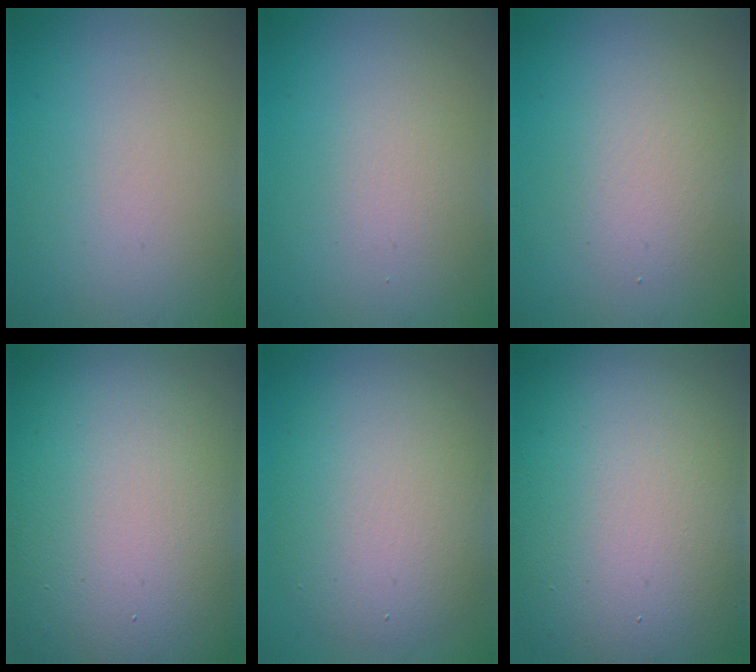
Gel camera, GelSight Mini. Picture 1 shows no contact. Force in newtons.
{"total": 1.0, "press": 1.0, "slide": 0.1}
{"total": 2.4, "press": 2.4, "slide": 0.2}
{"total": 22.3, "press": 22.3, "slide": 1.1}
{"total": 7.5, "press": 7.5, "slide": 0.6}
{"total": 16.9, "press": 16.9, "slide": 0.6}